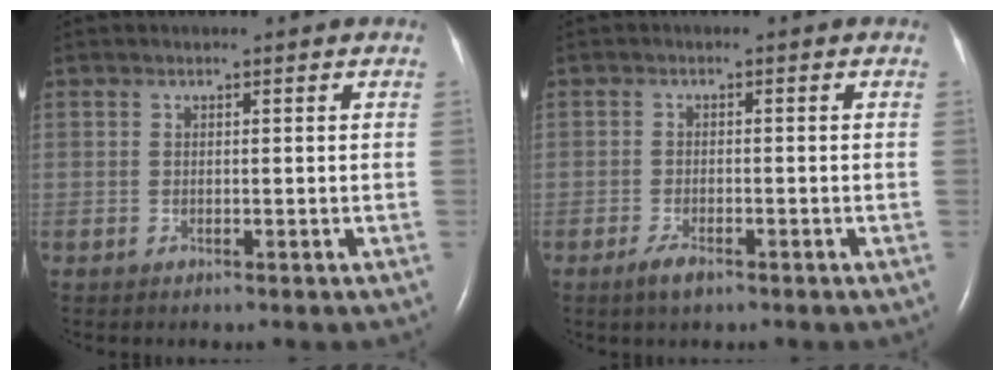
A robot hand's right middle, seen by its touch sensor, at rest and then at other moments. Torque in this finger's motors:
{"motor_torque": [0.53, -0.32, -0.02, 0.00]}